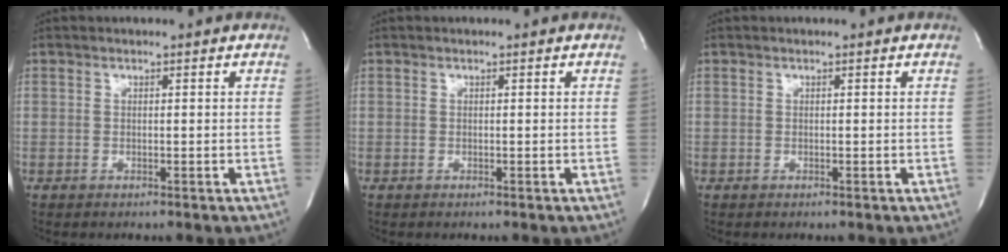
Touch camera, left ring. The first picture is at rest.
{"total": 0.0}
{"total": 0.0}